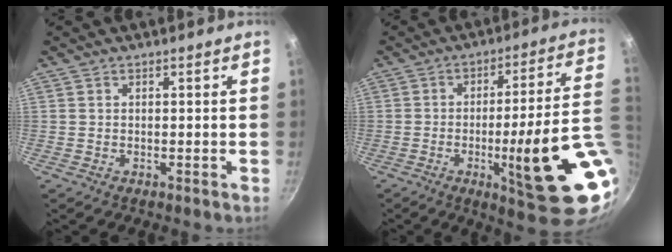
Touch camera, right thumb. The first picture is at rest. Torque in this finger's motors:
{"motor_torque": [2.53, 2.46, 1.80, -0.96, 0.52]}